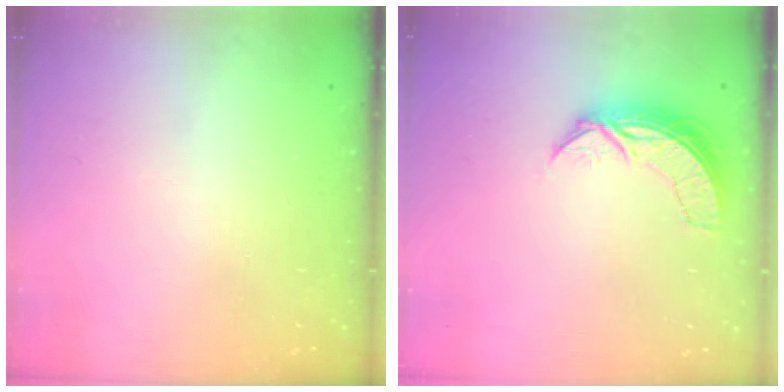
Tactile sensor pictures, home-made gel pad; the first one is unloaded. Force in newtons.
{"total": 7.4, "press": 7.3, "slide": 0.5}